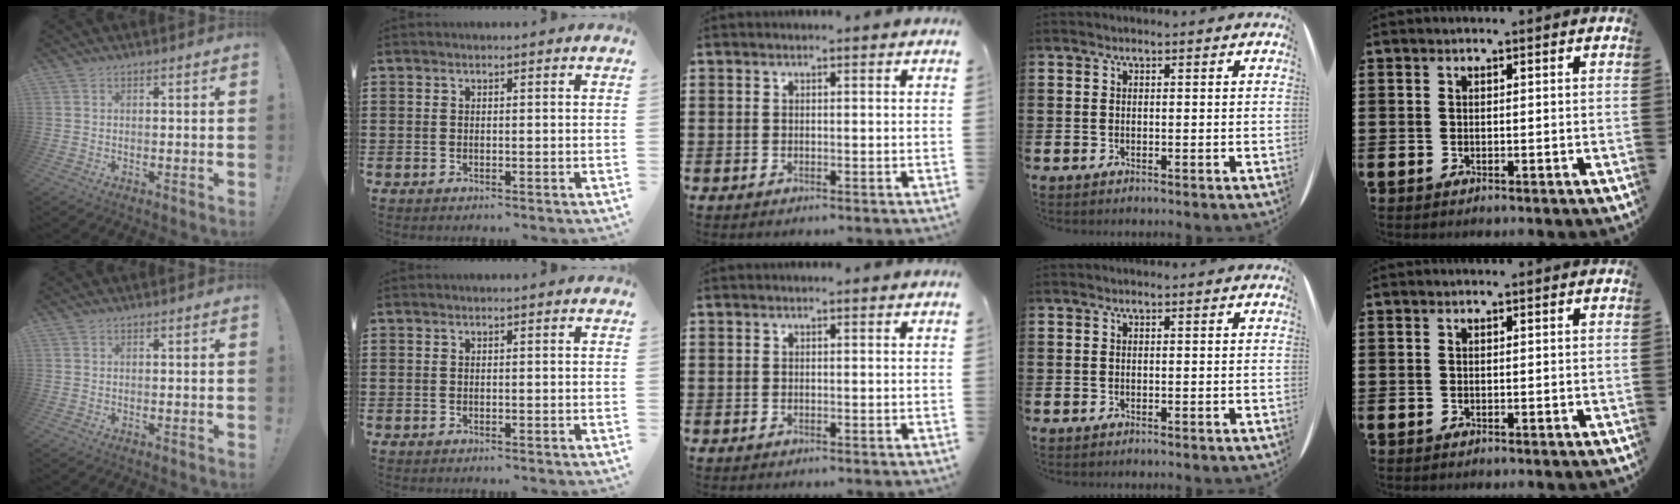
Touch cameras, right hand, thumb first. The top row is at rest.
{}